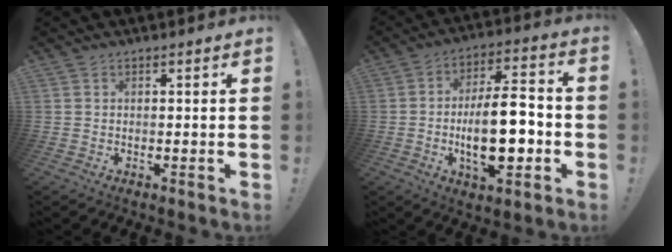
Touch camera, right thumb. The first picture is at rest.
{"total": 17.4, "force": [-3.5, 7.3, 15.4], "torque": [-0.253, 0.005, -0.061]}